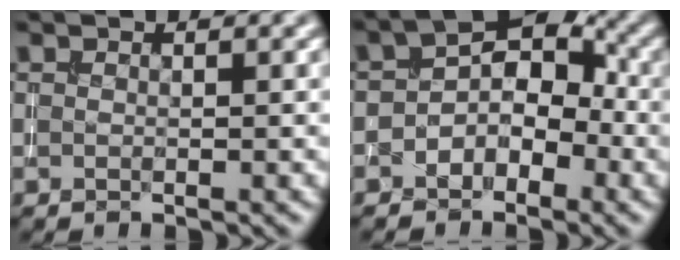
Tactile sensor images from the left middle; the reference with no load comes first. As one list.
[{"total": 3.7, "force": [-1.2, 2.7, 2.3], "torque": [-0.018, 0.016, -0.030]}]